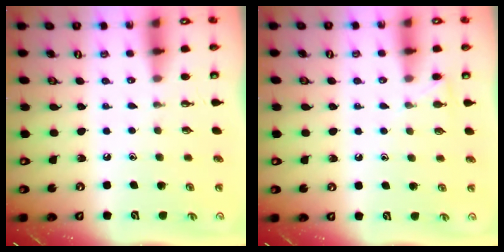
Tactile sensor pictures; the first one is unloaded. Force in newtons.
{"total": 4.0, "press": 4.0, "slide": 0.5}